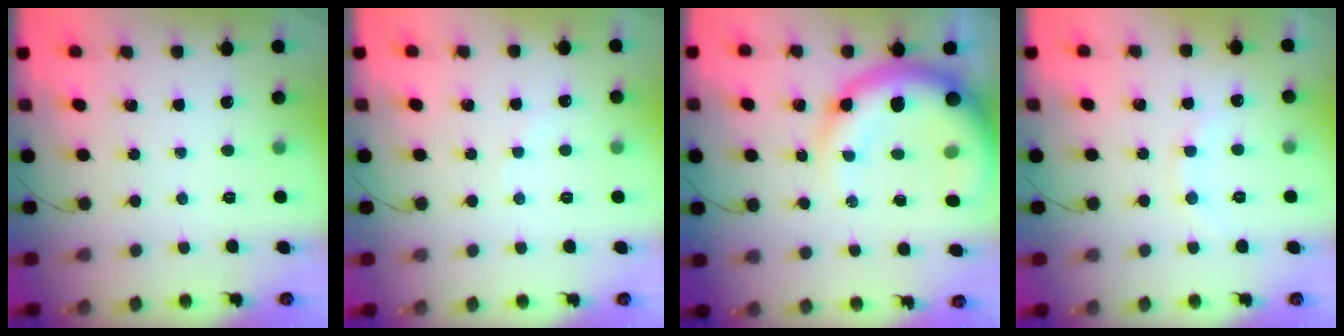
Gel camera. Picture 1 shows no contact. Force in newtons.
{"total": 4.2, "press": 4.0, "slide": 1.1}
{"total": 16.0, "press": 15.5, "slide": 4.2}
{"total": 6.6, "press": 6.5, "slide": 1.1}